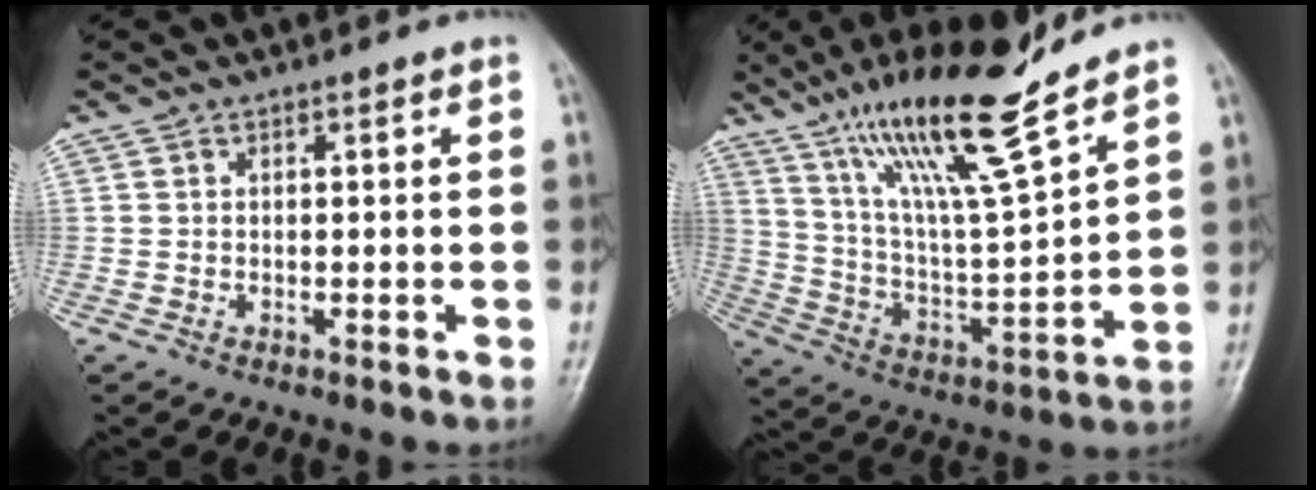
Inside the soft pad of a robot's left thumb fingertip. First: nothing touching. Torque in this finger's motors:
{"motor_torque": [0.25, 0.19, 1.46, -1.31, 0.31]}